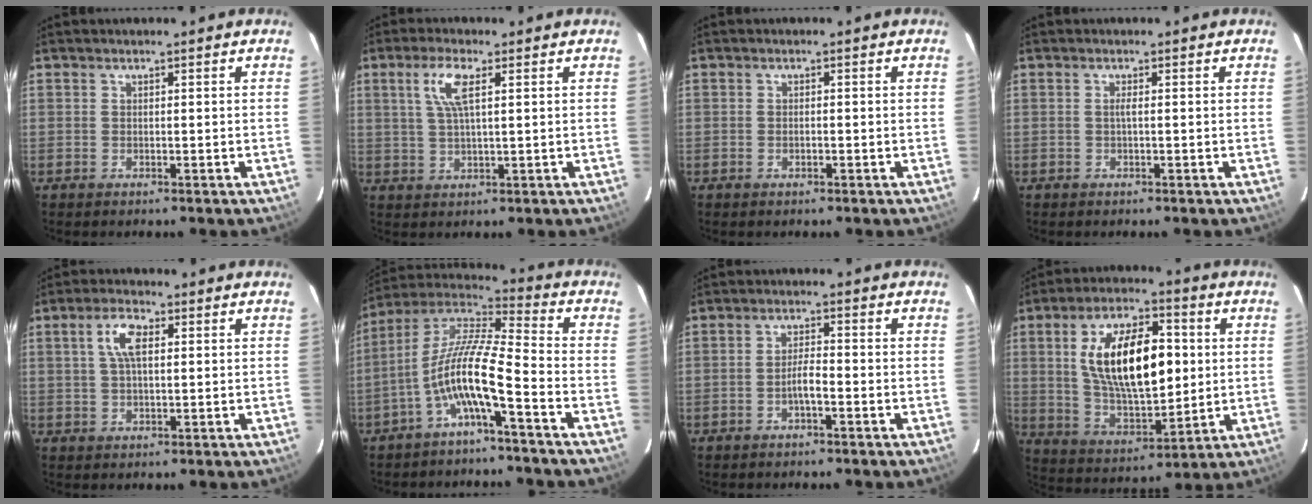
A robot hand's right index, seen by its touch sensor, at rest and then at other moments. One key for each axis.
{"total": 5.6, "fx": 2.1, "fy": 1.2, "fz": 5.1, "tx": -0.104, "ty": 0.006, "tz": 0.040}
{"total": 0.7, "fx": -0.4, "fy": 0.3, "fz": 0.5, "tx": -0.011, "ty": 0.000, "tz": -0.007}
{"total": 0.8, "fx": -0.1, "fy": -0.2, "fz": 0.7, "tx": -0.013, "ty": 0.001, "tz": -0.004}
{"total": 5.3, "fx": 1.5, "fy": 2.2, "fz": 4.6, "tx": -0.088, "ty": 0.012, "tz": 0.028}
{"total": 12.1, "fx": -5.1, "fy": 1.3, "fz": 10.9, "tx": -0.214, "ty": 0.006, "tz": -0.102}
{"total": 2.9, "fx": -1.6, "fy": 0.4, "fz": 2.4, "tx": -0.049, "ty": 0.005, "tz": -0.029}
{"total": 19.3, "fx": 3.1, "fy": 9.0, "fz": 16.7, "tx": -0.298, "ty": 0.015, "tz": 0.067}